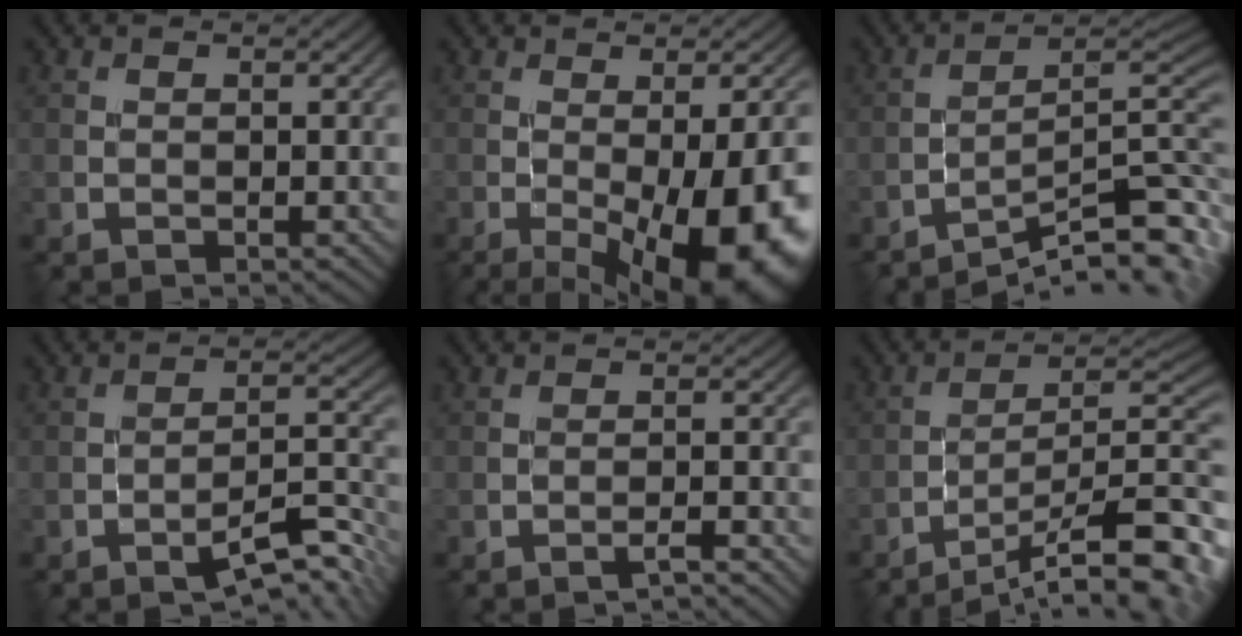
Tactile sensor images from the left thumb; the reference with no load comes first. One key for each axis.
{"total": 14.6, "fx": -5.4, "fy": 4.7, "fz": 12.7, "tx": -0.180, "ty": -0.027, "tz": -0.062}
{"total": 11.9, "fx": -7.6, "fy": 2.6, "fz": 8.8, "tx": -0.130, "ty": 0.000, "tz": -0.114}
{"total": 7.0, "fx": -4.5, "fy": 1.4, "fz": 5.2, "tx": -0.082, "ty": 0.006, "tz": -0.068}
{"total": 1.8, "fx": -1.3, "fy": 0.1, "fz": 1.1, "tx": -0.015, "ty": 0.009, "tz": -0.031}
{"total": 14.4, "fx": -9.1, "fy": 3.4, "fz": 10.7, "tx": -0.161, "ty": 0.002, "tz": -0.136}